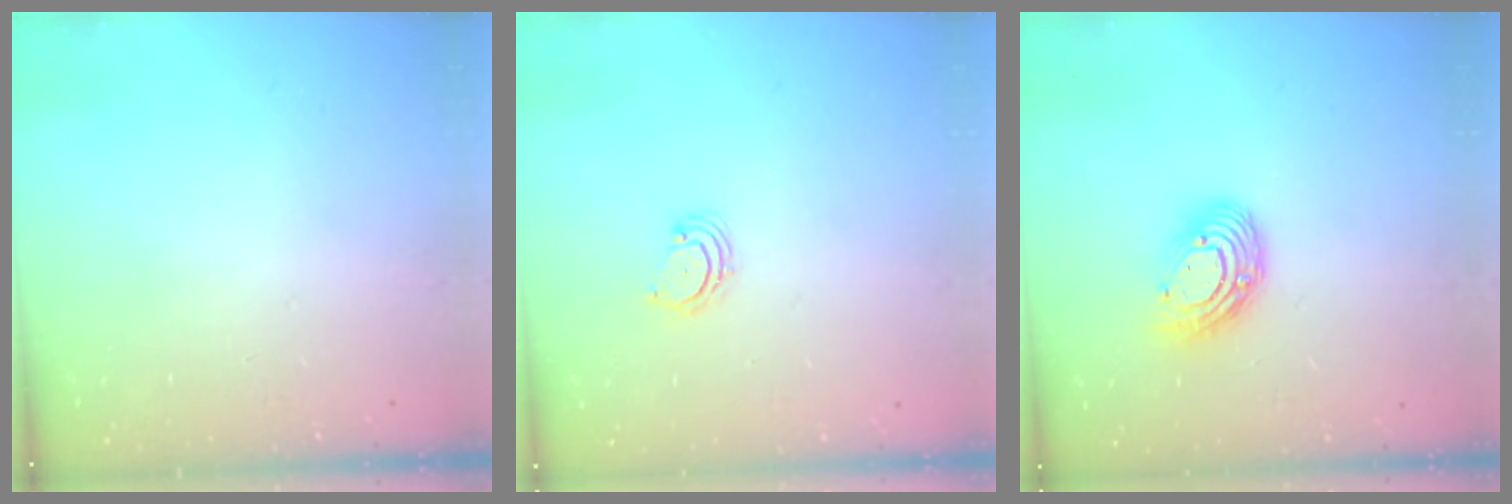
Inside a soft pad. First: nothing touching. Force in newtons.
{"total": 3.1, "press": 3.1, "slide": 0.5}
{"total": 11.6, "press": 11.5, "slide": 1.1}